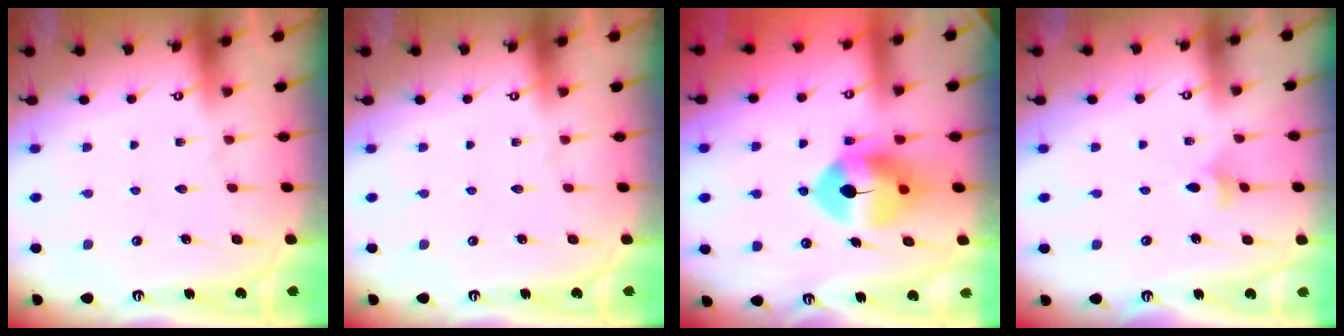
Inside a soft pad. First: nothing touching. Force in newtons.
{"total": 0.0}
{"total": 10.8, "press": 10.6, "slide": 1.8}
{"total": 3.5, "press": 3.4, "slide": 0.8}